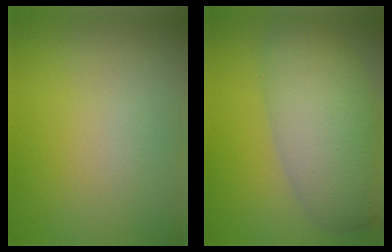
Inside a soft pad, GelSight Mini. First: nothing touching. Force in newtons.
{"total": 8.3, "press": 8.3, "slide": 0.5}